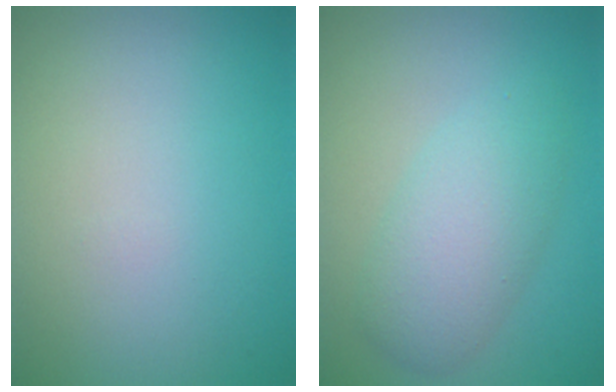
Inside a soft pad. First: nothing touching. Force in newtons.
{"total": 4.3, "press": 4.3, "slide": 0.1}